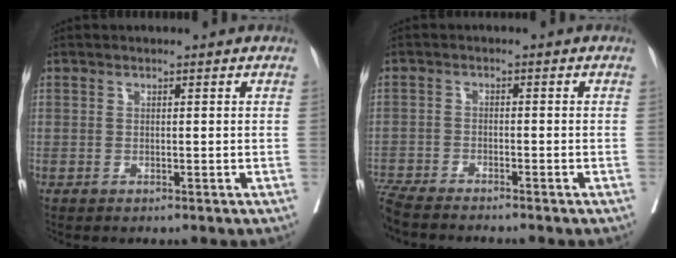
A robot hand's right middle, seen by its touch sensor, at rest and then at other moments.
{"total": 8.4, "force": [-7.7, 0.3, 3.3], "torque": [-0.050, -0.017, -0.130]}